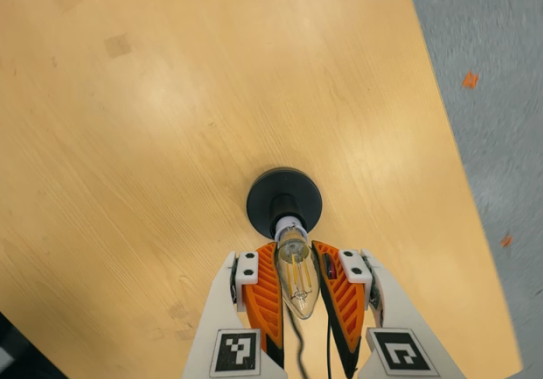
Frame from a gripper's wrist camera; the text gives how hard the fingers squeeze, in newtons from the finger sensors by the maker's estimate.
{"total": 17.3, "left": 16.4, "right": 18.3}